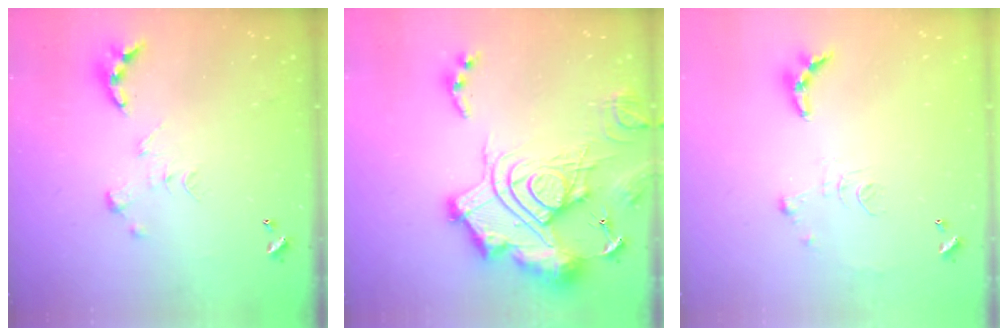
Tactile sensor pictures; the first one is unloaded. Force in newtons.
{"total": 26.0, "press": 25.8, "slide": 3.2}
{"total": 9.3, "press": 9.3, "slide": 0.8}